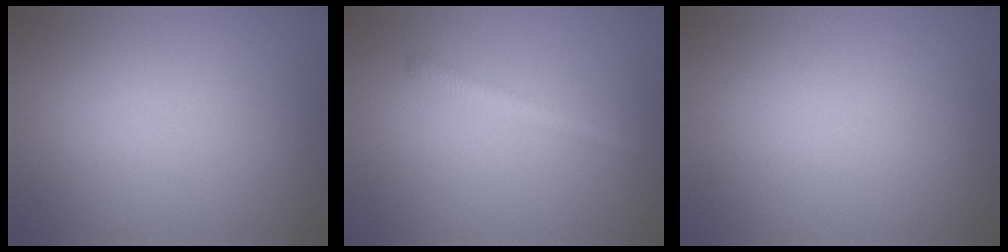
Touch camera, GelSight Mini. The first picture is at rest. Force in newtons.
{"total": 1.5, "press": 1.5, "slide": 0.0}
{"total": 0.0}